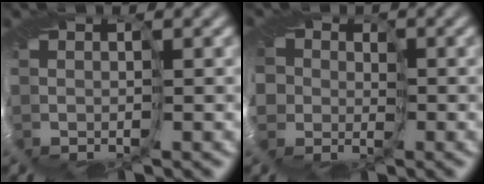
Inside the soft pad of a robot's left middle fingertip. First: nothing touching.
{"total": 4.1, "force": [0.1, 4.1, 0.7], "torque": [-0.007, -0.002, -0.028]}